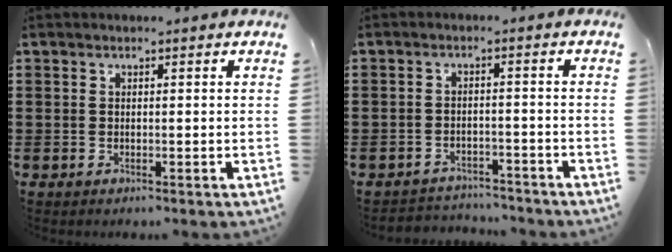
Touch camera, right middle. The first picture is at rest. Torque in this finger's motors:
{"motor_torque": [0.16, 0.06, -0.08, -0.04]}